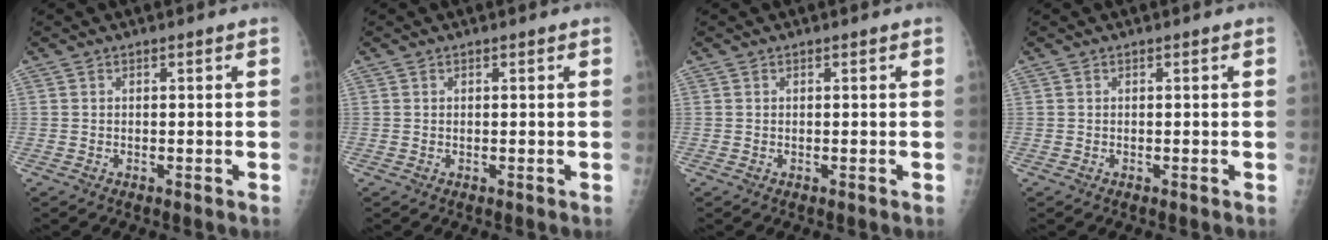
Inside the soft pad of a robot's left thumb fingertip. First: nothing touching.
{"total": 0.0}
{"total": 0.0}
{"total": 0.0}